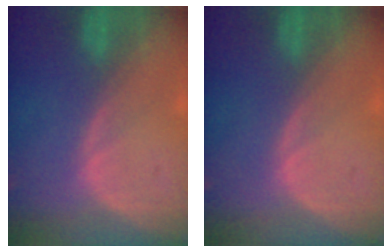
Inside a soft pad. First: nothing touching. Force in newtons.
{"total": 0.0}